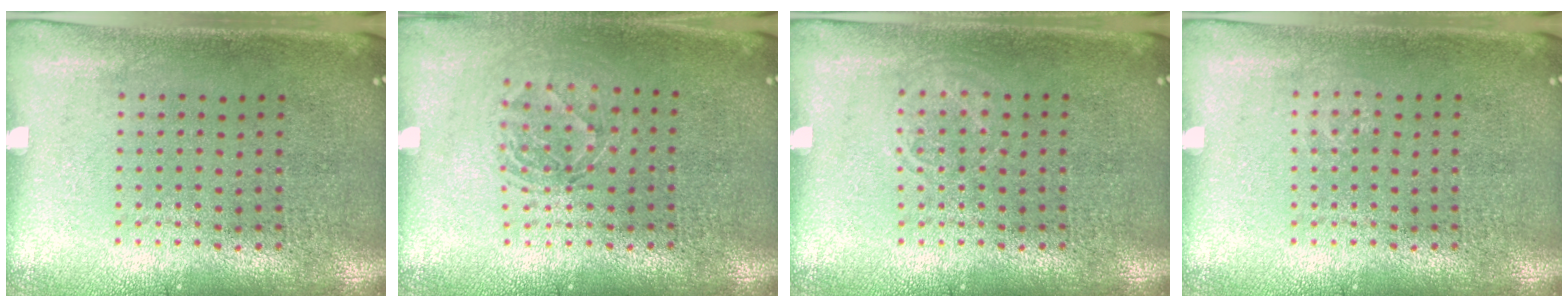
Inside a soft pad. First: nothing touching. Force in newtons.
{"total": 1.3, "press": 1.1, "slide": 0.6}
{"total": 1.0, "press": 1.0, "slide": 0.1}
{"total": 0.7, "press": 0.7, "slide": 0.1}